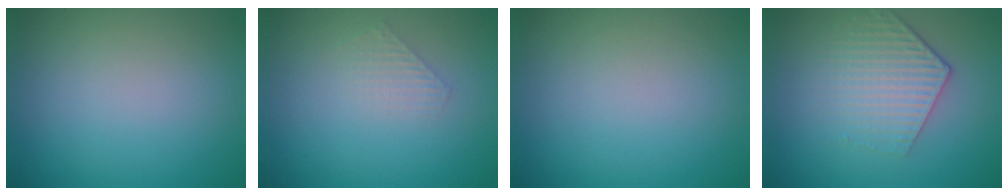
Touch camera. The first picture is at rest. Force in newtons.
{"total": 1.3, "press": 1.3, "slide": 0.2}
{"total": 0.0}
{"total": 4.3, "press": 3.2, "slide": 2.9}